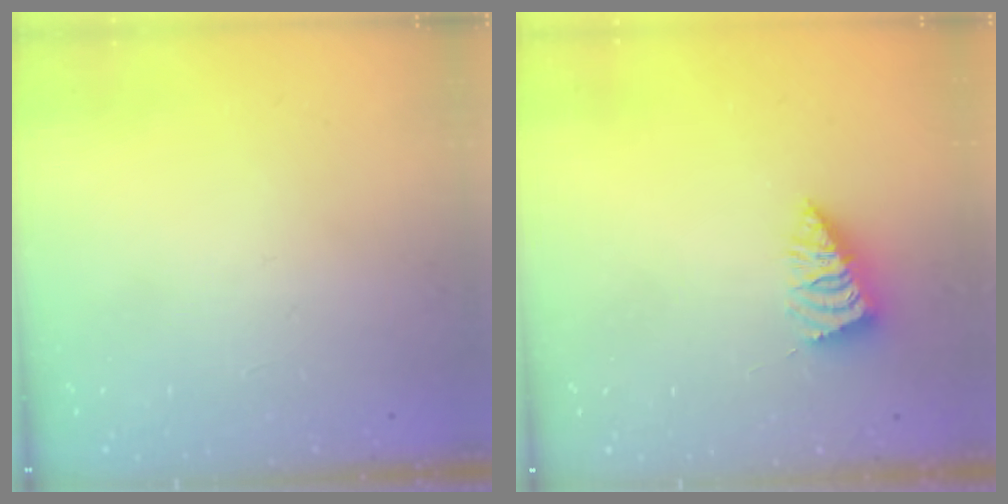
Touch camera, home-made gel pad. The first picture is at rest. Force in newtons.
{"total": 0.9, "press": 0.9, "slide": 0.1}